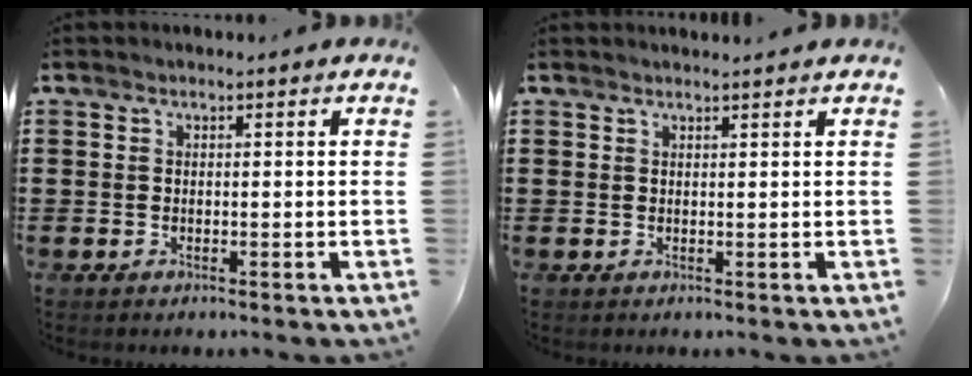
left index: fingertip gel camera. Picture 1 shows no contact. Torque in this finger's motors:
{"motor_torque": [-0.03, 0.10, -0.43, 0.00]}